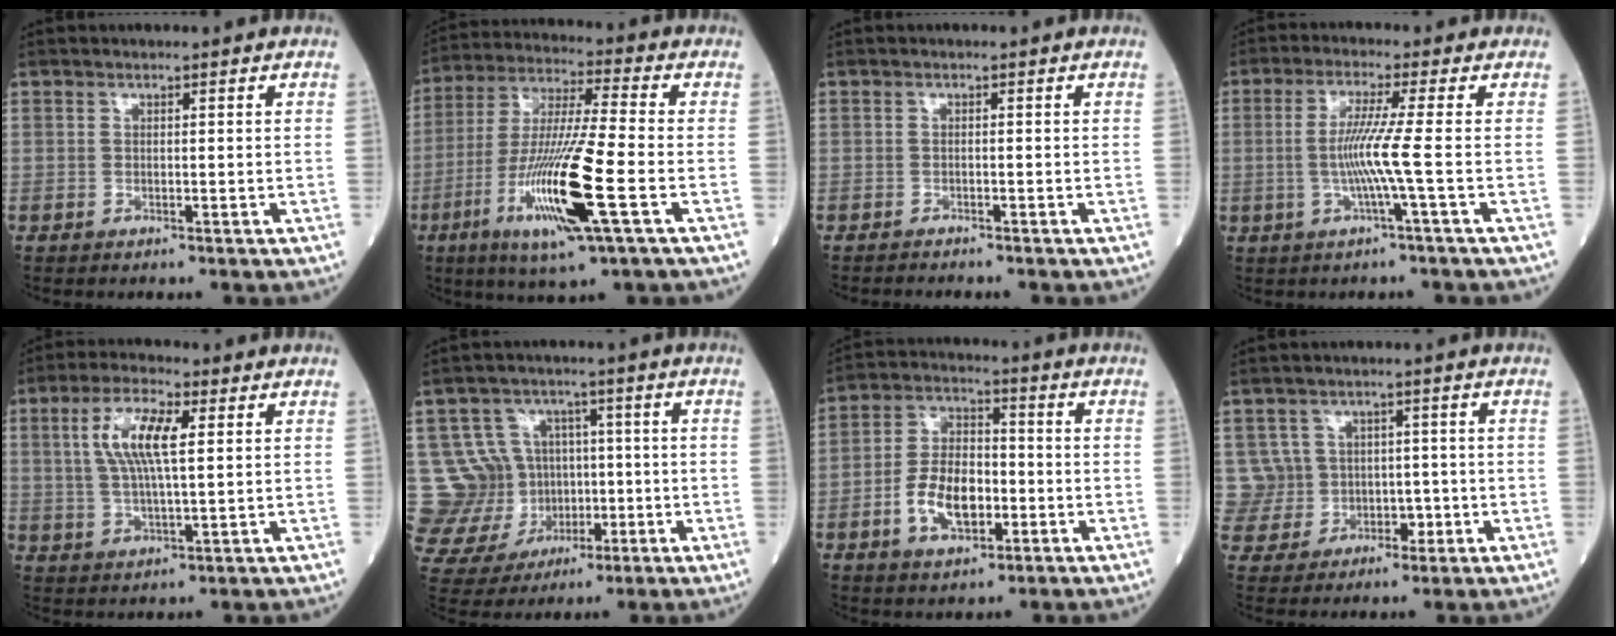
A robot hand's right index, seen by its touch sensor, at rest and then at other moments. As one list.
[{"total": 16.6, "force": [-5.6, 0.4, 15.6], "torque": [-0.320, -0.023, -0.102]}, {"total": 1.3, "force": [-1.3, -0.2, 0.3], "torque": [-0.004, -0.001, -0.016]}, {"total": 5.9, "force": [-0.8, -1.7, 5.7], "torque": [-0.122, -0.003, -0.014]}, {"total": 8.8, "force": [2.5, 2.0, 8.2], "torque": [-0.171, 0.009, 0.050]}, {"total": 13.1, "force": [0.1, 12.3, 4.5], "torque": [-0.108, 0.054, 0.035]}, {"total": 9.7, "force": [-2.8, 5.2, 7.7], "torque": [-0.156, 0.012, -0.049]}, {"total": 7.1, "force": [0.7, 7.1, -0.1], "torque": [0.007, 0.032, 0.027]}]